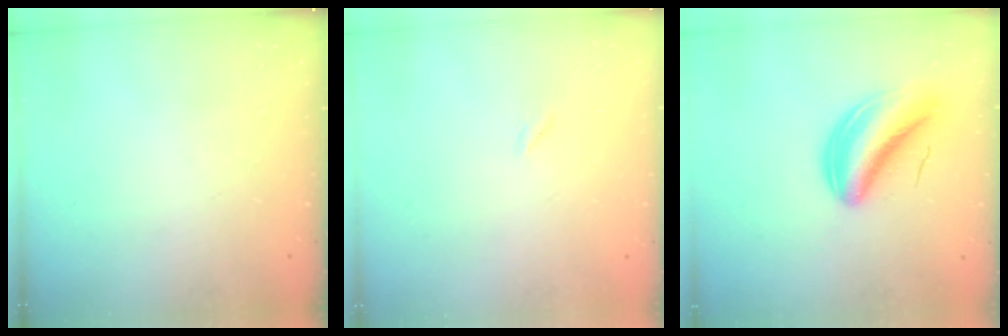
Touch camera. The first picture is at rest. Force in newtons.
{"total": 1.6, "press": 1.6, "slide": 0.1}
{"total": 8.1, "press": 7.6, "slide": 2.7}